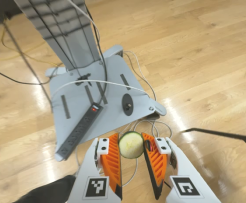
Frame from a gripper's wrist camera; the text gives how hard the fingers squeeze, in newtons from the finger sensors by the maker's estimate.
{"total": 9.8, "left": 10.1, "right": 9.5}